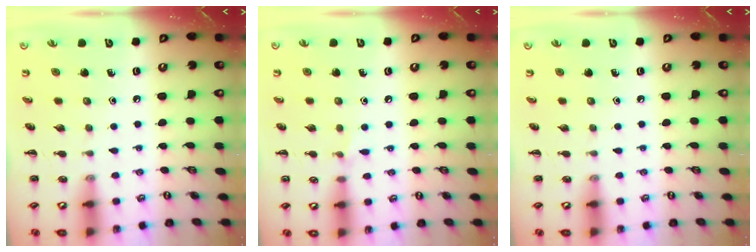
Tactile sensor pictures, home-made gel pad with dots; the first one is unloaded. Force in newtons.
{"total": 3.6, "press": 3.5, "slide": 1.1}
{"total": 0.0}